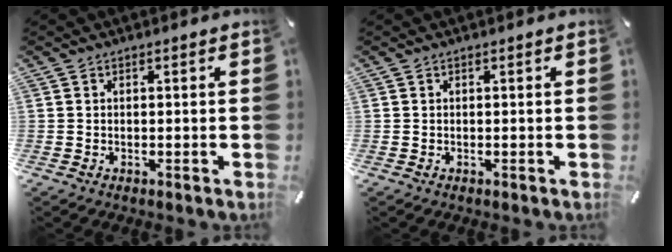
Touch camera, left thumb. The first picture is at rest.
{"total": 0.0}